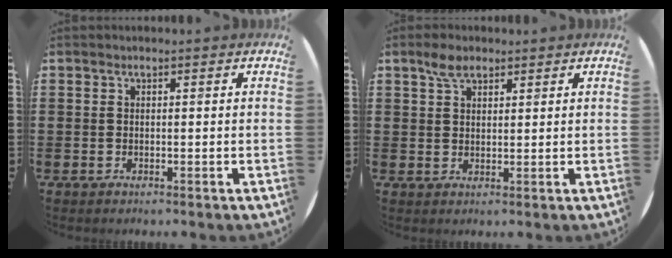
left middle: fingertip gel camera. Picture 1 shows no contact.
{"total": 3.3, "force": [2.4, 1.6, 1.6], "torque": [-0.027, 0.004, 0.042]}